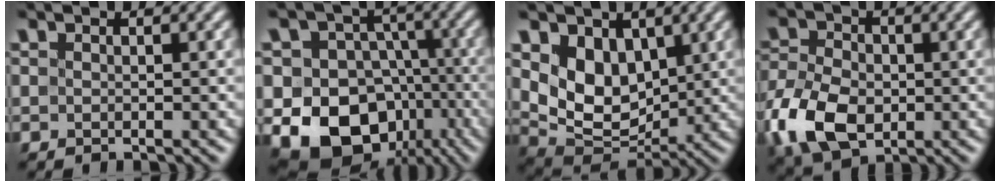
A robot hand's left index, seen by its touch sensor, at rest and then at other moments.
{"total": 14.3, "force": [-5.4, 11.5, 6.4], "torque": [-0.087, -0.015, -0.105]}
{"total": 6.6, "force": [2.1, 4.7, 4.1], "torque": [-0.081, -0.018, 0.036]}
{"total": 8.5, "force": [-2.5, 5.7, 5.7], "torque": [-0.138, -0.009, -0.063]}